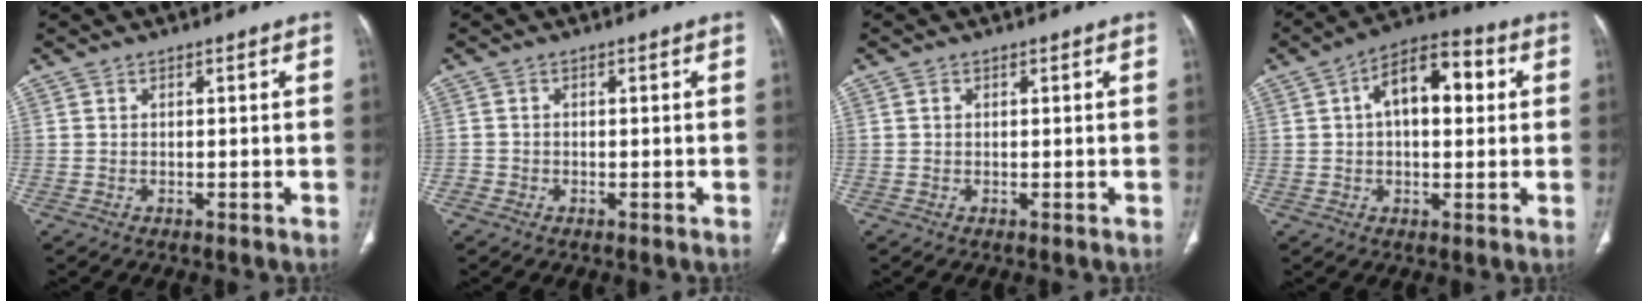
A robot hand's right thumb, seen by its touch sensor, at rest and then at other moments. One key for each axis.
{"total": 1.1, "fx": -0.5, "fy": 1.0, "fz": 0.0, "tx": 0.004, "ty": 0.005, "tz": -0.013}
{"total": 0.5, "fx": 0.2, "fy": 0.5, "fz": 0.2, "tx": -0.002, "ty": 0.001, "tz": 0.003}
{"total": 12.1, "fx": 2.6, "fy": 6.4, "fz": 9.9, "tx": -0.136, "ty": 0.026, "tz": 0.032}